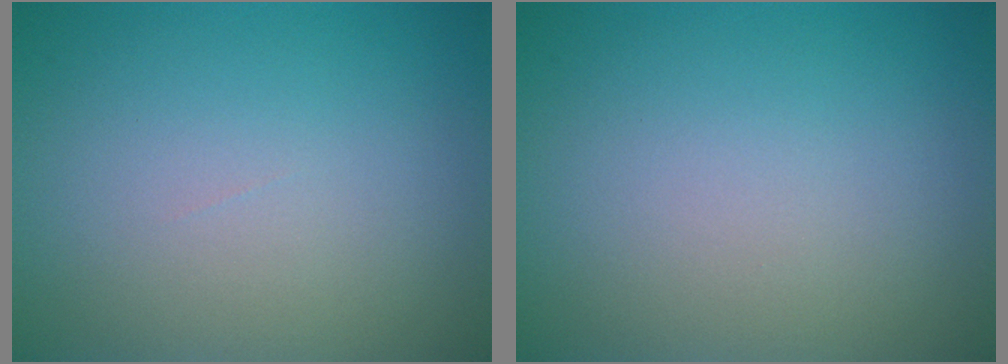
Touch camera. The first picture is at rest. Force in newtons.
{"total": 0.0}